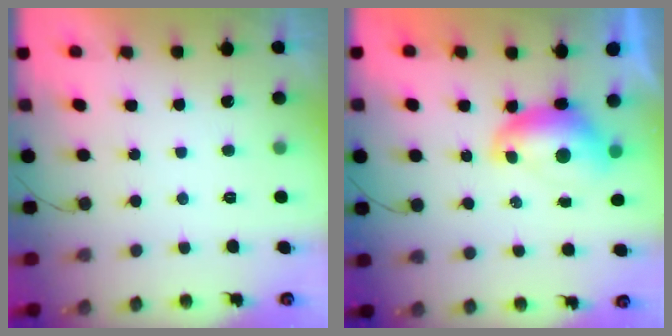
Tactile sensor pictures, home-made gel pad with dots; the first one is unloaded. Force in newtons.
{"total": 8.0, "press": 8.0, "slide": 0.9}